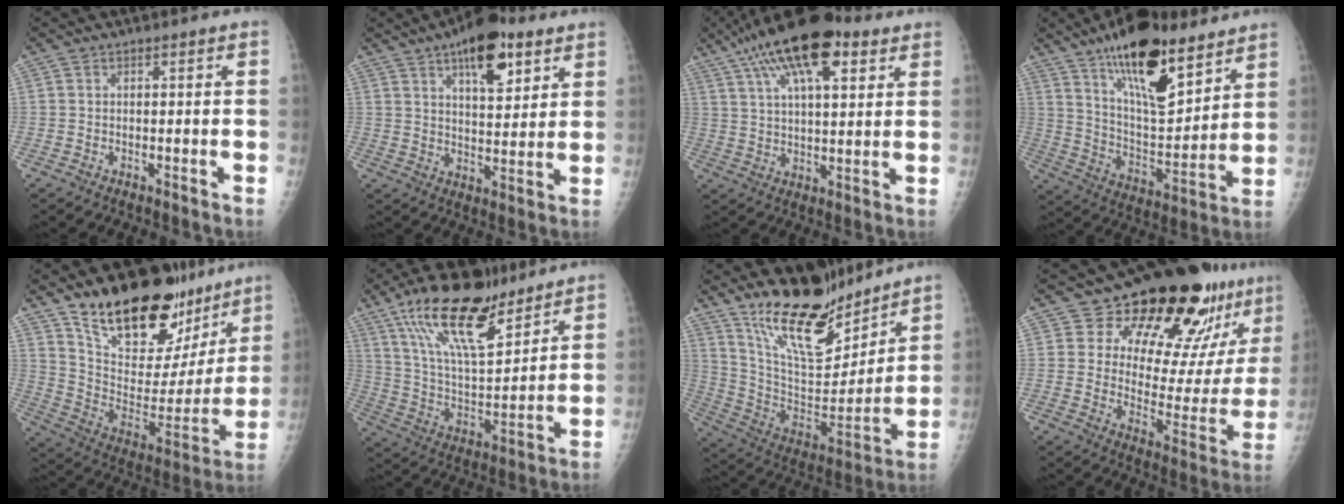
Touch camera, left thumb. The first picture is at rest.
{"total": 13.0, "force": [7.3, 5.5, 9.3], "torque": [-0.107, -0.030, 0.108]}
{"total": 18.1, "force": [9.8, 7.0, 13.5], "torque": [-0.219, -0.004, 0.166]}
{"total": 21.1, "force": [13.6, 7.9, 14.0], "torque": [-0.194, -0.075, 0.231]}
{"total": 27.4, "force": [19.0, 13.0, 15.0], "torque": [-0.189, -0.090, 0.304]}
{"total": 20.3, "force": [13.5, 7.6, 13.1], "torque": [-0.197, -0.060, 0.245]}
{"total": 20.5, "force": [16.5, 7.1, 9.8], "torque": [-0.116, -0.116, 0.292]}
{"total": 23.7, "force": [16.8, 10.3, 13.1], "torque": [-0.137, -0.103, 0.228]}